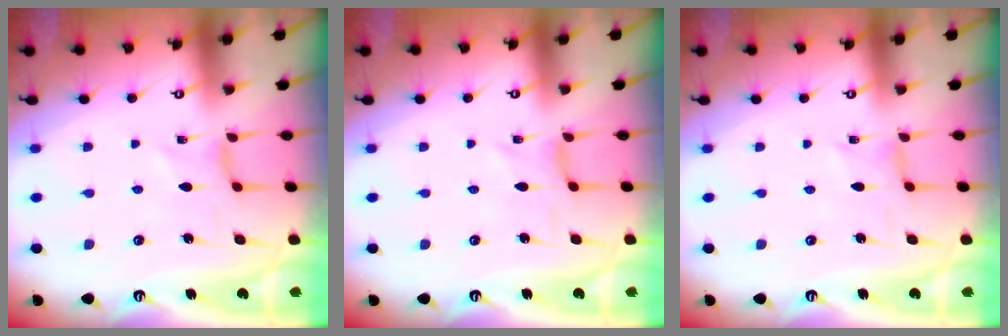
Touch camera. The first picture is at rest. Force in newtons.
{"total": 0.0}
{"total": 0.0}